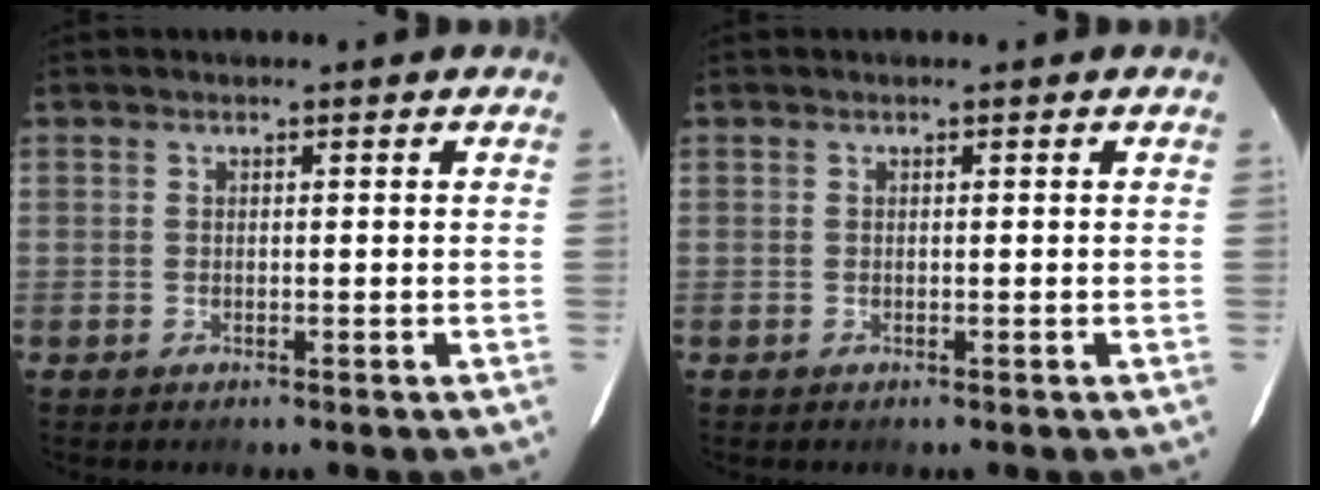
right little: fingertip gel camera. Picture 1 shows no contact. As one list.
[{"total": 0.0}]